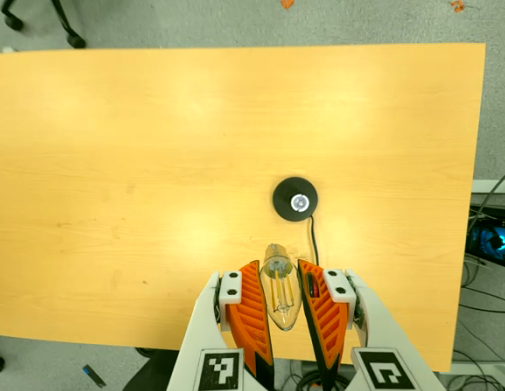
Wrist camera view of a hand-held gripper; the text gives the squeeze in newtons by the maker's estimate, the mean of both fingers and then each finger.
{"total": 12.8, "left": 14.0, "right": 11.5}